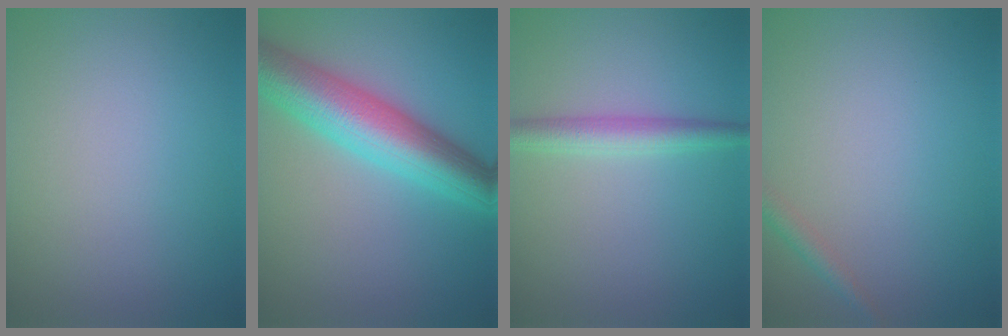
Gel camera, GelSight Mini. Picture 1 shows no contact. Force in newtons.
{"total": 8.0, "press": 8.0, "slide": 0.0}
{"total": 2.7, "press": 2.7, "slide": 0.0}
{"total": 1.3, "press": 1.3, "slide": 0.0}